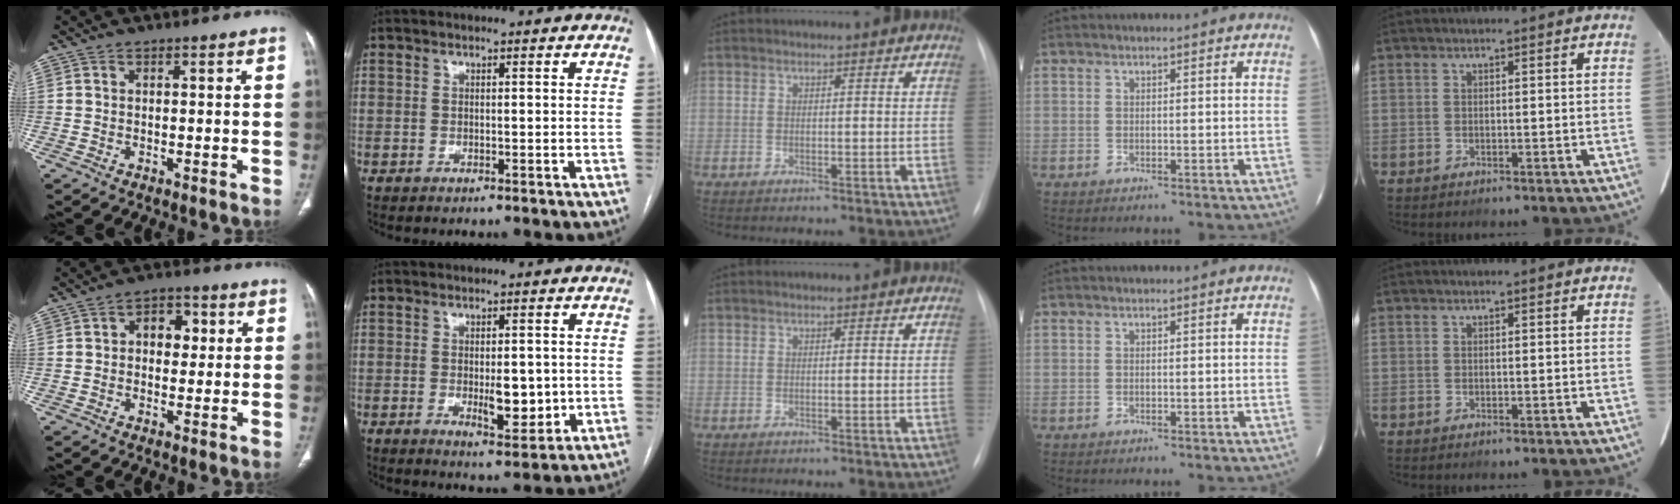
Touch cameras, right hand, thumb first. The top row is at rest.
{"thumb": {"total": 7.4, "force": [1.3, 5.2, 5.0], "torque": [-0.031, 0.008, 0.013]}, "index": {"total": 7.5, "force": [-0.8, 2.9, 6.9], "torque": [-0.098, -0.011, -0.005]}}